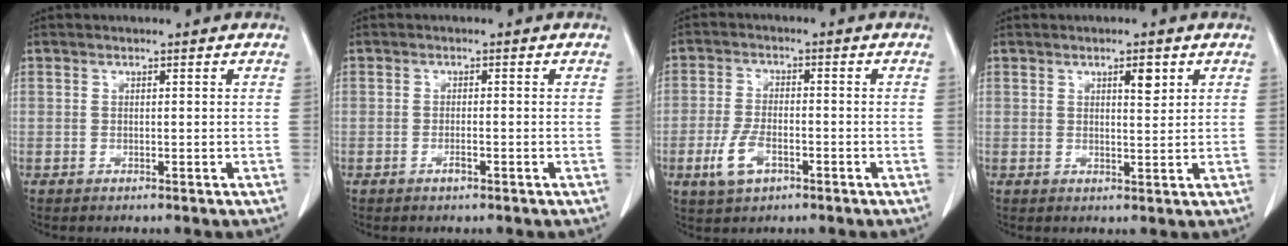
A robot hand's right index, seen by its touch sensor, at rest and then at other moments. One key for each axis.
{"total": 1.3, "fx": -0.7, "fy": 0.3, "fz": 1.0, "tx": -0.019, "ty": 0.000, "tz": -0.012}
{"total": 5.7, "fx": -2.6, "fy": 2.6, "fz": 4.3, "tx": -0.094, "ty": -0.003, "tz": -0.047}
{"total": 2.7, "fx": 1.4, "fy": 0.7, "fz": 2.2, "tx": -0.034, "ty": -0.005, "tz": 0.020}